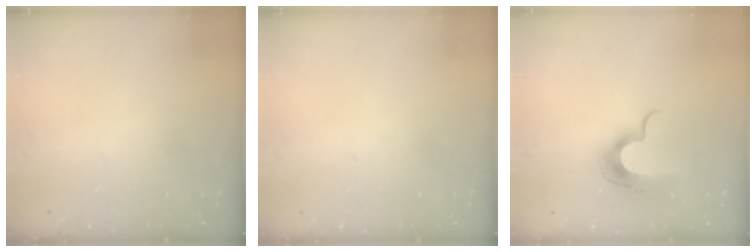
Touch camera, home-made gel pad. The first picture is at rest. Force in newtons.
{"total": 0.0}
{"total": 10.3, "press": 10.3, "slide": 0.1}